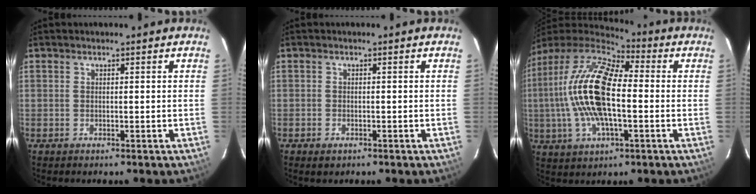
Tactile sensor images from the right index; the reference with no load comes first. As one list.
[{"total": 1.4, "force": [-0.9, 0.9, 0.6], "torque": [-0.010, -0.002, -0.014]}, {"total": 19.5, "force": [-0.5, 7.9, 17.8], "torque": [-0.350, 0.005, -0.020]}]